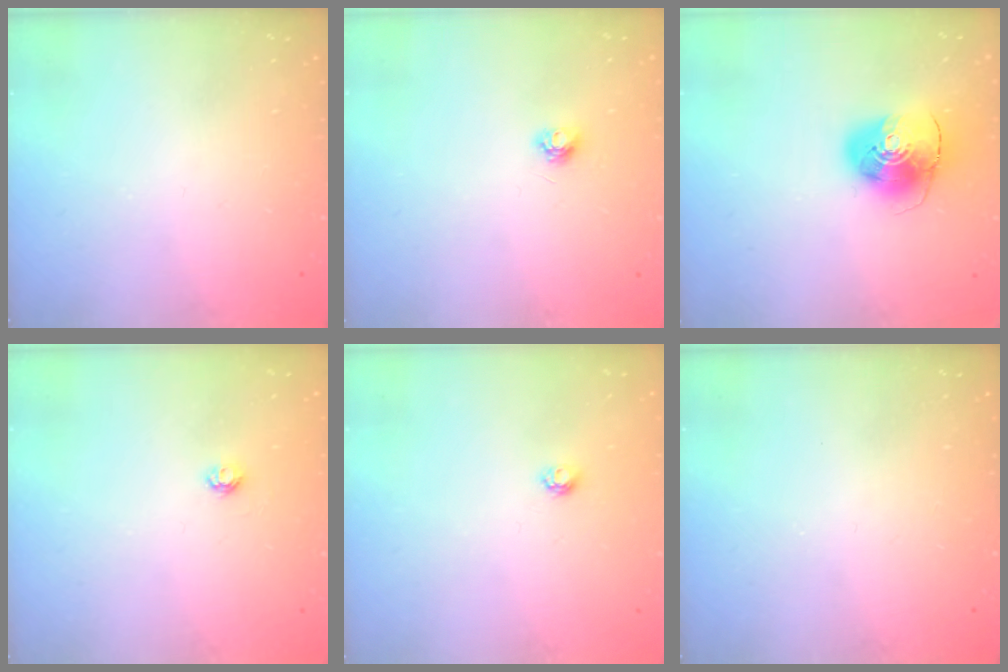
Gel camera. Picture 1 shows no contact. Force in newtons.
{"total": 4.4, "press": 4.4, "slide": 0.6}
{"total": 9.3, "press": 9.2, "slide": 1.2}
{"total": 3.7, "press": 3.7, "slide": 0.5}
{"total": 3.6, "press": 3.6, "slide": 0.5}
{"total": 0.0}